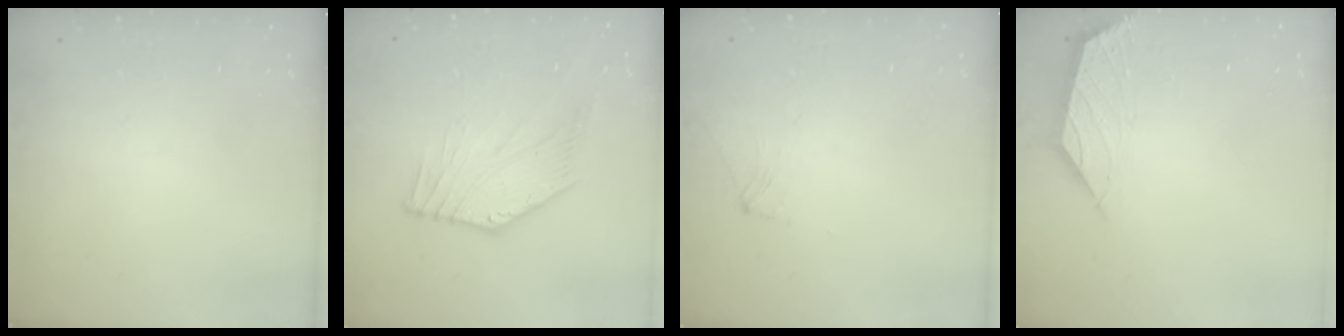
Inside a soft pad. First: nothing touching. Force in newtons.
{"total": 2.6, "press": 2.5, "slide": 0.9}
{"total": 1.8, "press": 1.8, "slide": 0.3}
{"total": 2.0, "press": 1.9, "slide": 0.3}